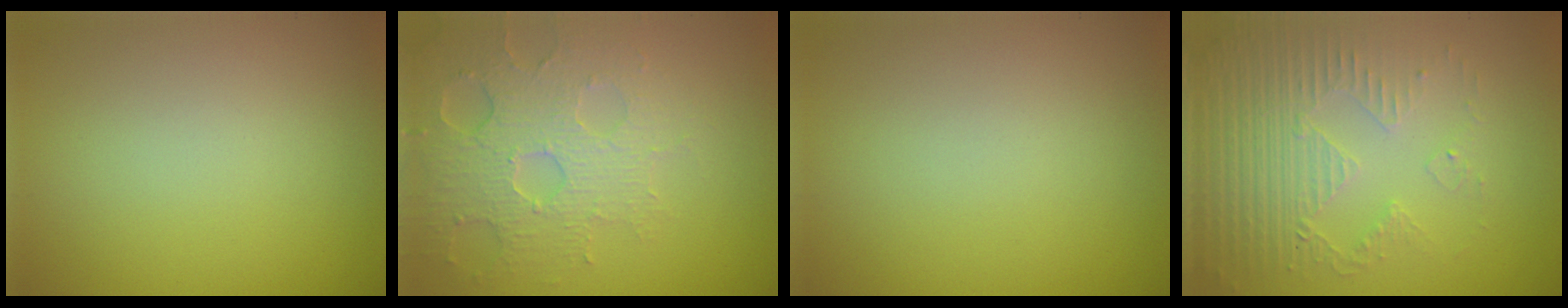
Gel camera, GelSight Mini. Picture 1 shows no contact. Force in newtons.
{"total": 4.6, "press": 4.3, "slide": 1.6}
{"total": 0.0}
{"total": 5.3, "press": 3.5, "slide": 4.1}